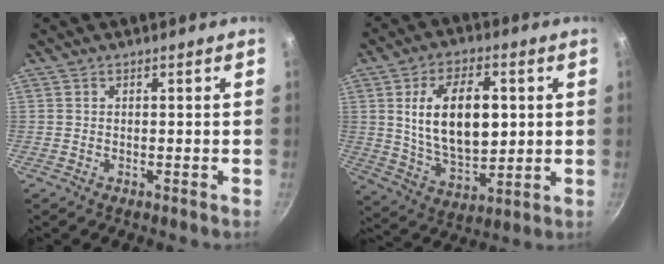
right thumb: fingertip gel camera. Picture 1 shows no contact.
{"total": 16.9, "force": [2.8, 9.5, 13.8], "torque": [-0.209, -0.012, 0.056]}